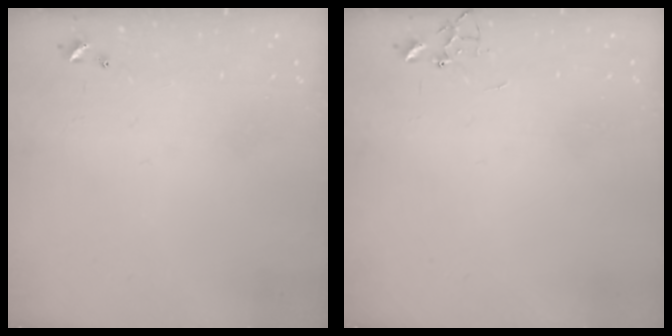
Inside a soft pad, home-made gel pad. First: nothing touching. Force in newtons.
{"total": 0.0}